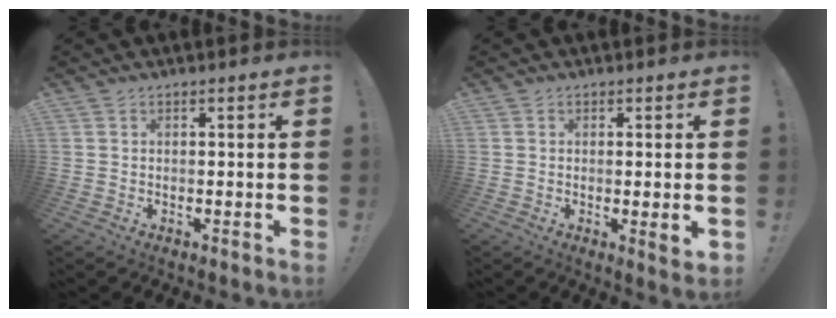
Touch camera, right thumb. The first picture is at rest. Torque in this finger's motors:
{"motor_torque": [-0.18, 0.24, -0.06, 0.42, -0.09]}